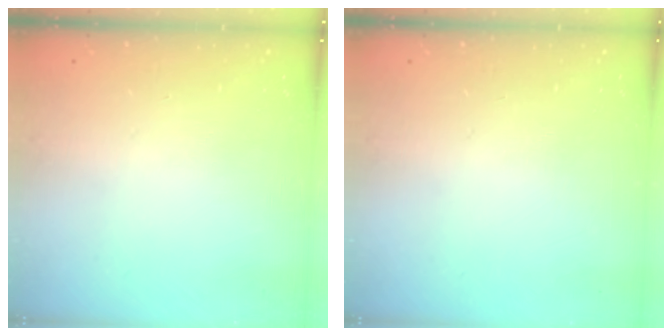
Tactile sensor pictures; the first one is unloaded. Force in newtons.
{"total": 0.0}